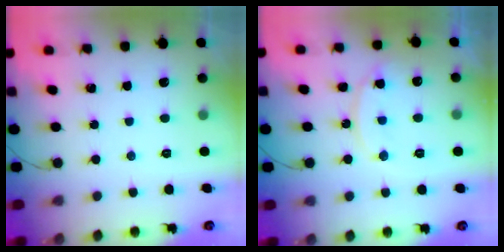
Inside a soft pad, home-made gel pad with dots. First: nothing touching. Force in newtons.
{"total": 12.8, "press": 12.7, "slide": 1.0}